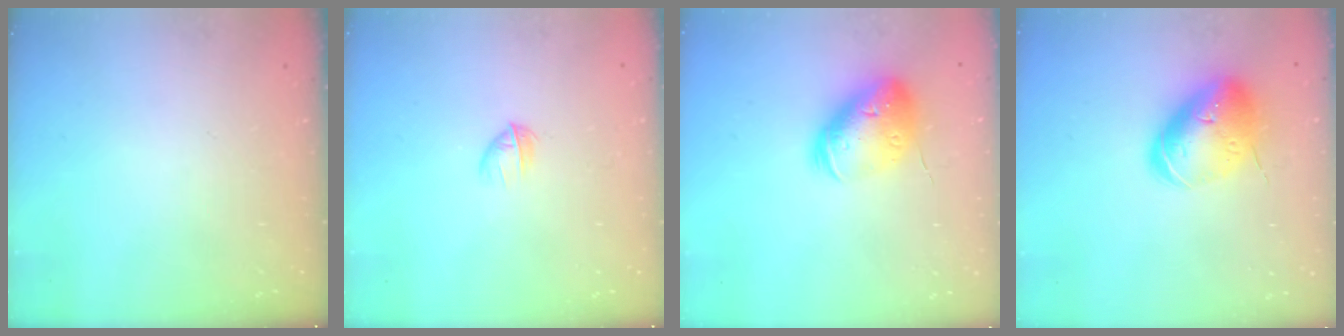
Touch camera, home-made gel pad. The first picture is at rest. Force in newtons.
{"total": 3.3, "press": 3.2, "slide": 1.0}
{"total": 17.6, "press": 17.3, "slide": 2.9}
{"total": 16.6, "press": 16.3, "slide": 2.9}